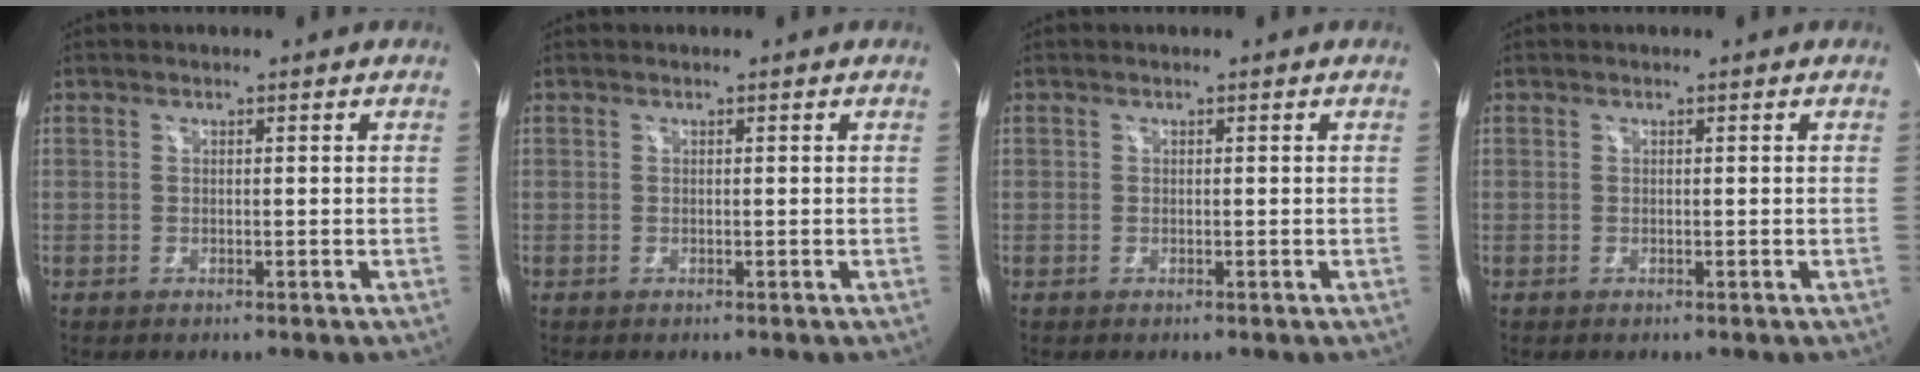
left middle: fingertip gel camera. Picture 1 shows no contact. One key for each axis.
{"total": 0.0}
{"total": 0.0}
{"total": 0.0}